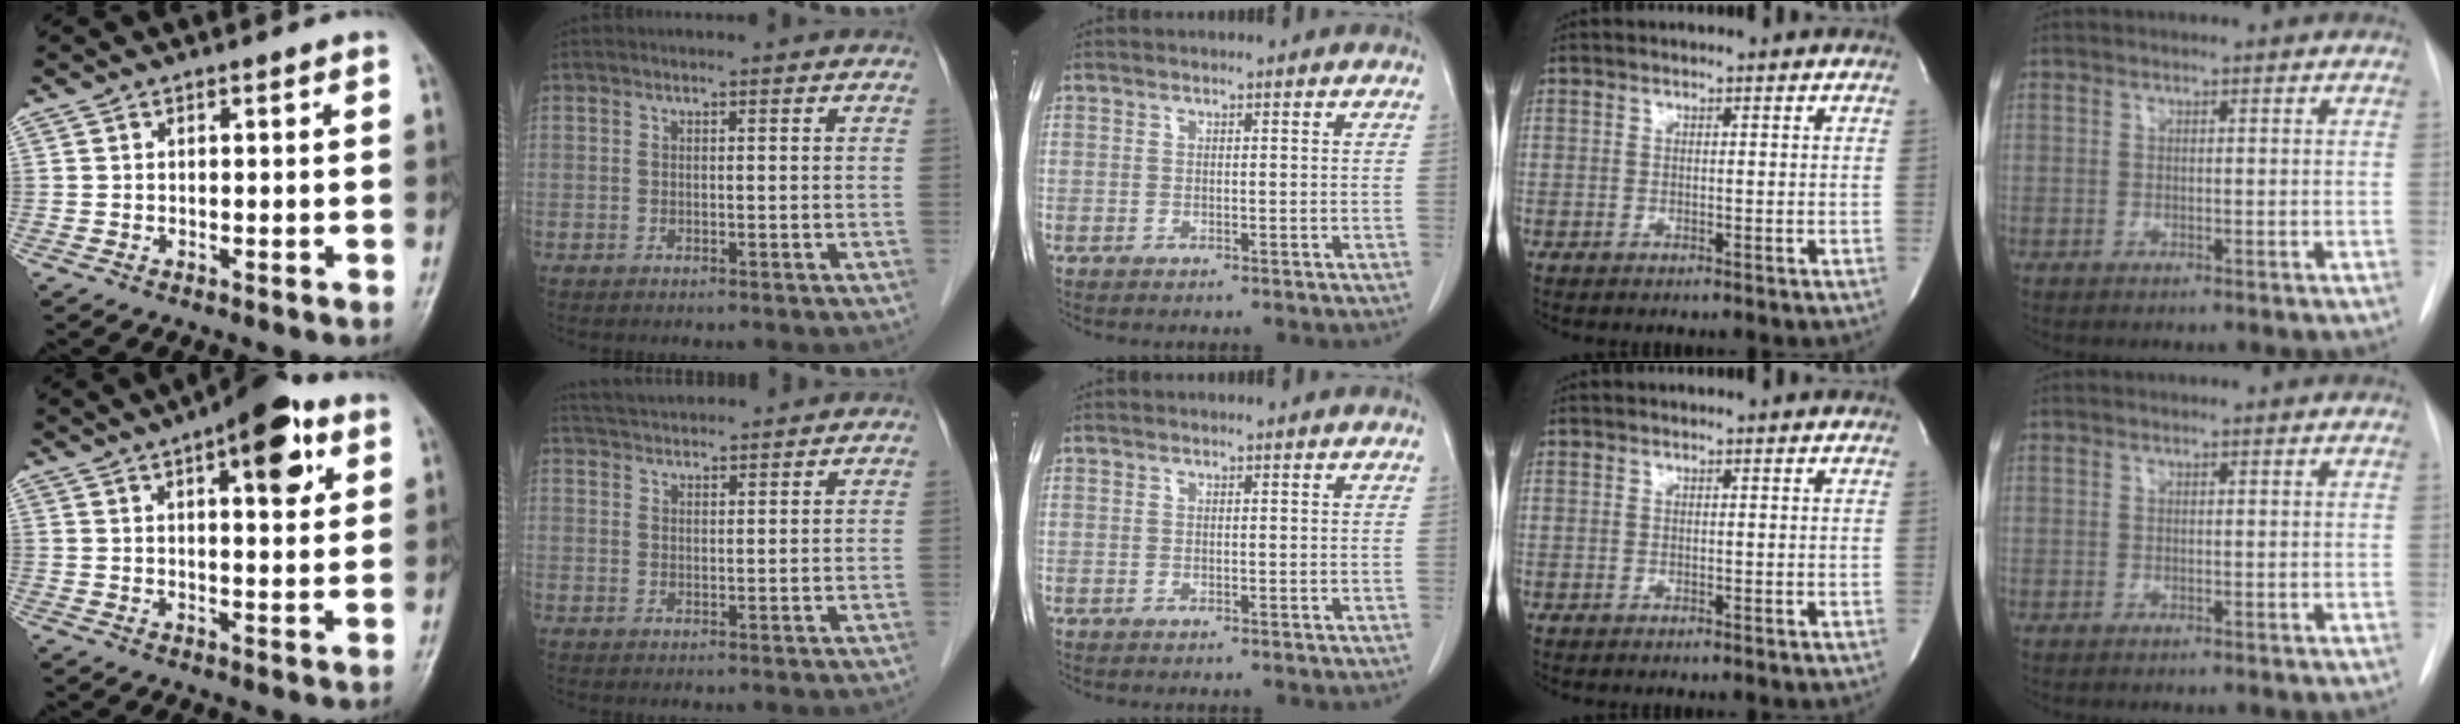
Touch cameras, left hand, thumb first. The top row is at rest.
{"thumb": {"total": 12.0, "force": [5.6, 4.5, 9.6], "torque": [-0.101, -0.013, 0.071]}, "index": {"total": 6.5, "force": [6.2, 0.9, 1.7], "torque": [-0.033, 0.037, 0.101]}}